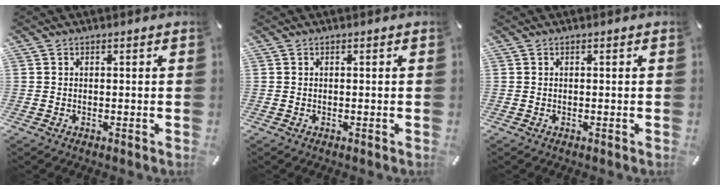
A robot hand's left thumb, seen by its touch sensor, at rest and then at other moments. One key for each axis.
{"total": 0.0}
{"total": 0.0}